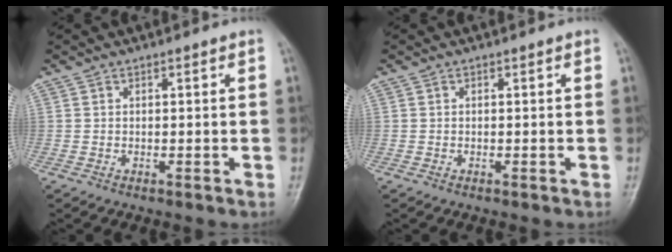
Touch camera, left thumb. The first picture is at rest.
{"total": 0.0}